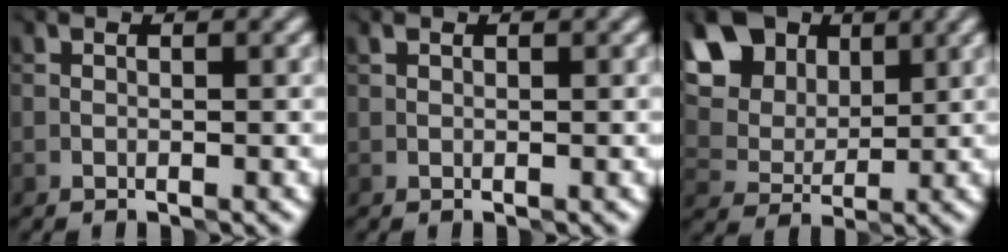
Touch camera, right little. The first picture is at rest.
{"total": 0.0}
{"total": 8.6, "force": [4.5, 6.3, 3.6], "torque": [-0.089, 0.017, 0.091]}